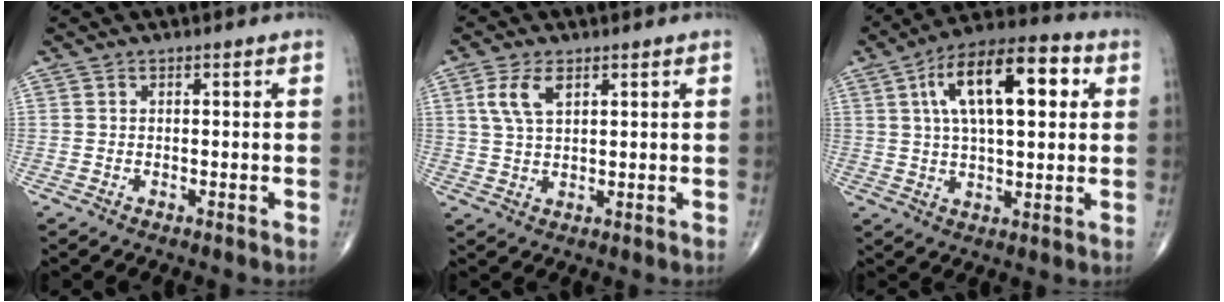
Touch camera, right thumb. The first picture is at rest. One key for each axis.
{"total": 5.3, "fx": 2.3, "fy": 2.6, "fz": 4.1, "tx": -0.088, "ty": -0.001, "tz": 0.048}
{"total": 17.5, "fx": 5.0, "fy": 7.4, "fz": 15.1, "tx": -0.231, "ty": 0.014, "tz": 0.073}